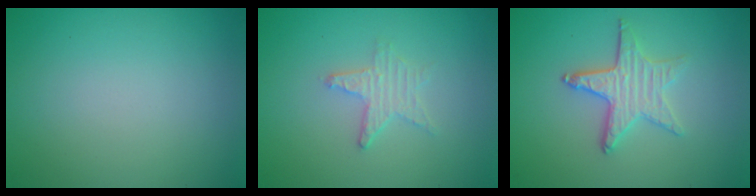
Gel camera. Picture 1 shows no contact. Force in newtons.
{"total": 2.1, "press": 2.0, "slide": 0.4}
{"total": 3.5, "press": 2.9, "slide": 2.0}